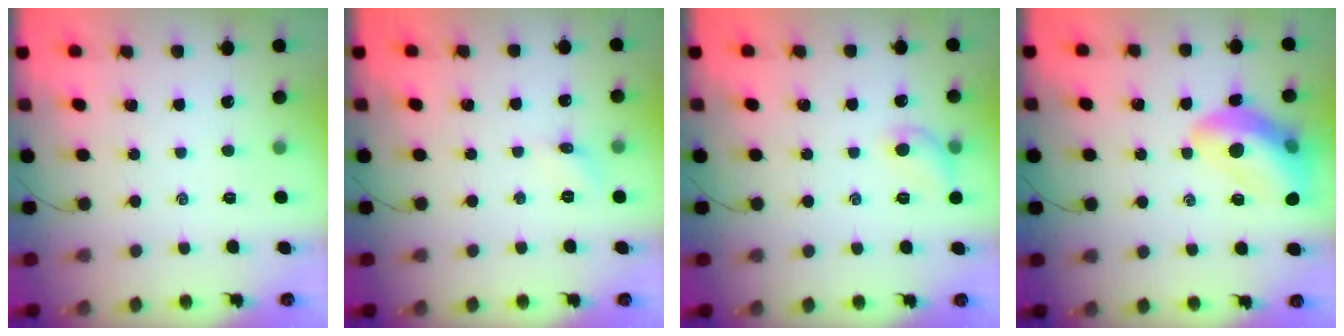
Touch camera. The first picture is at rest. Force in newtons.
{"total": 4.7, "press": 4.5, "slide": 1.5}
{"total": 7.4, "press": 7.3, "slide": 1.1}
{"total": 15.2, "press": 15.0, "slide": 2.3}